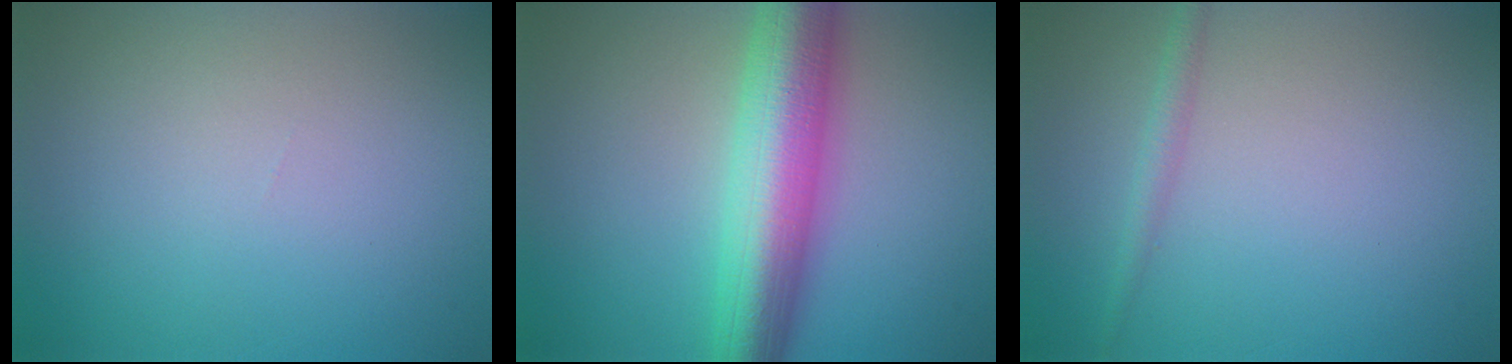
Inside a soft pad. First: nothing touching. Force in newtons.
{"total": 9.7, "press": 9.7, "slide": 0.2}
{"total": 1.4, "press": 1.4, "slide": 0.1}